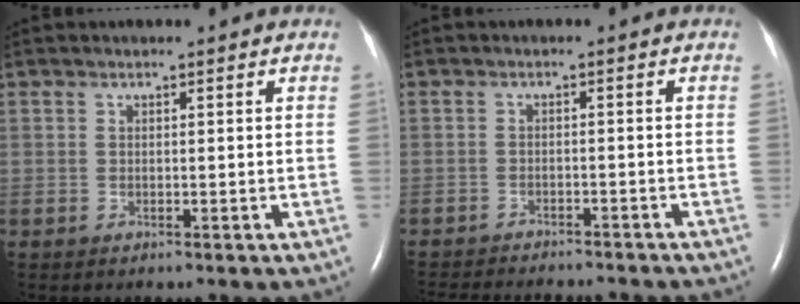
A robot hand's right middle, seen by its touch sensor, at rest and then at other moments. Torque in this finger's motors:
{"motor_torque": [0.34, -0.55, 0.37, 0.12]}